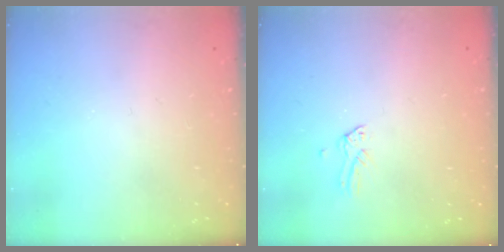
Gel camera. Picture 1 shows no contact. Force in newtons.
{"total": 0.0}